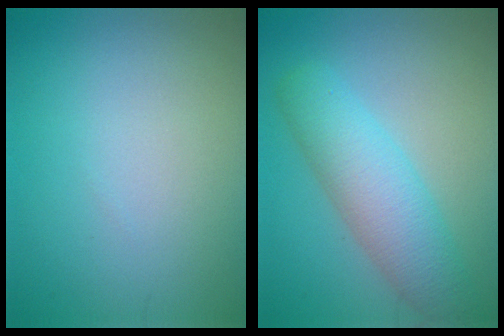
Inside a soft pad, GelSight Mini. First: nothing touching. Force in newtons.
{"total": 5.7, "press": 5.7, "slide": 0.1}